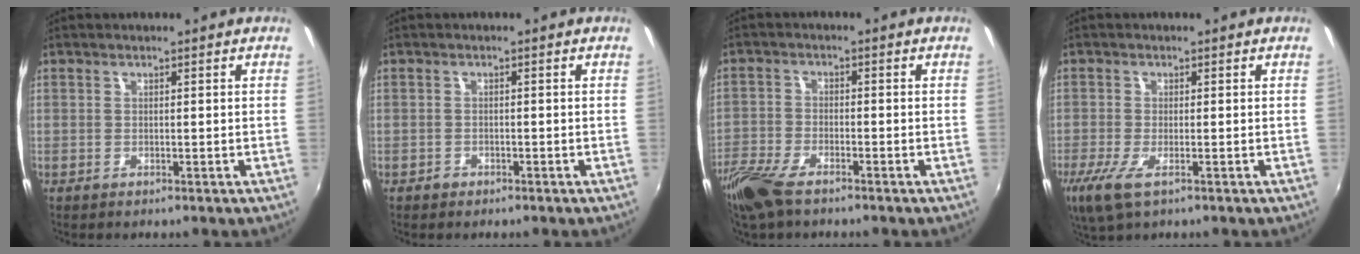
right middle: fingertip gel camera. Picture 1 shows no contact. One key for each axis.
{"total": 1.2, "fx": -0.8, "fy": 0.8, "fz": 0.1, "tx": -0.006, "ty": 0.000, "tz": -0.013}
{"total": 9.2, "fx": -6.9, "fy": 3.2, "fz": 5.2, "tx": -0.138, "ty": -0.029, "tz": -0.141}
{"total": 6.0, "fx": -3.0, "fy": 1.8, "fz": 4.9, "tx": -0.111, "ty": -0.026, "tz": -0.055}